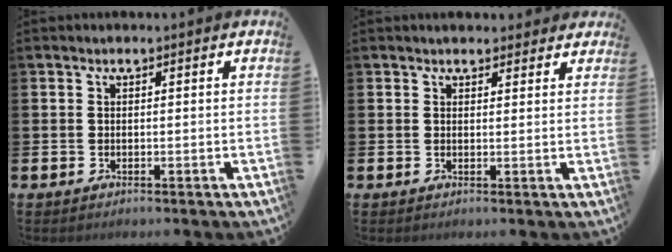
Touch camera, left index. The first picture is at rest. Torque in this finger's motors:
{"motor_torque": [1.09, -1.05, 0.53, 0.05]}